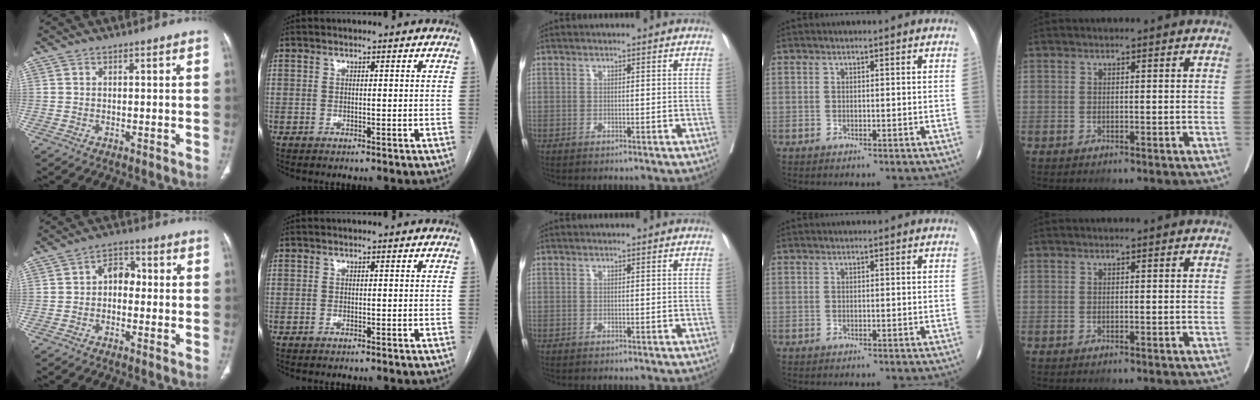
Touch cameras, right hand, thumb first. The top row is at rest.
{"thumb": {"total": 4.8, "force": [-0.3, 3.4, 3.4], "torque": [-0.028, 0.021, -0.021]}}